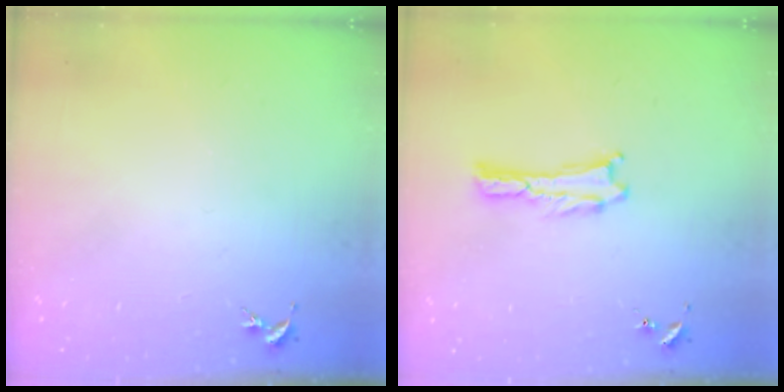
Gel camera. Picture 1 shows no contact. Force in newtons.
{"total": 0.0}